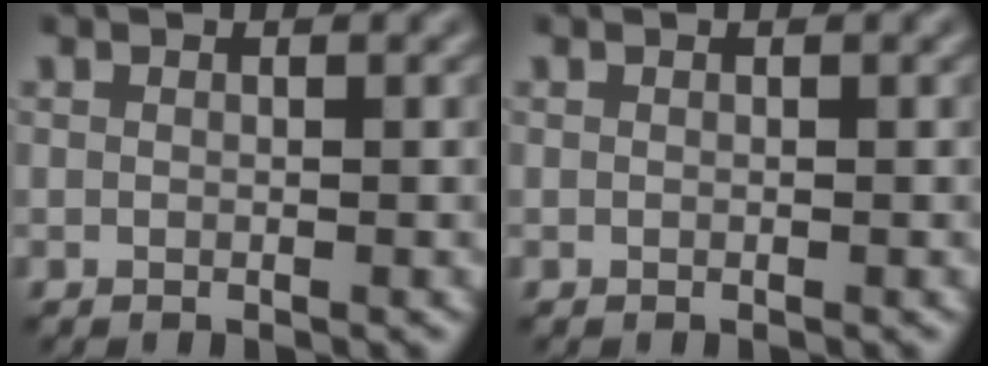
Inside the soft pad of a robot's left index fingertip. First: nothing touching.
{"total": 0.0}